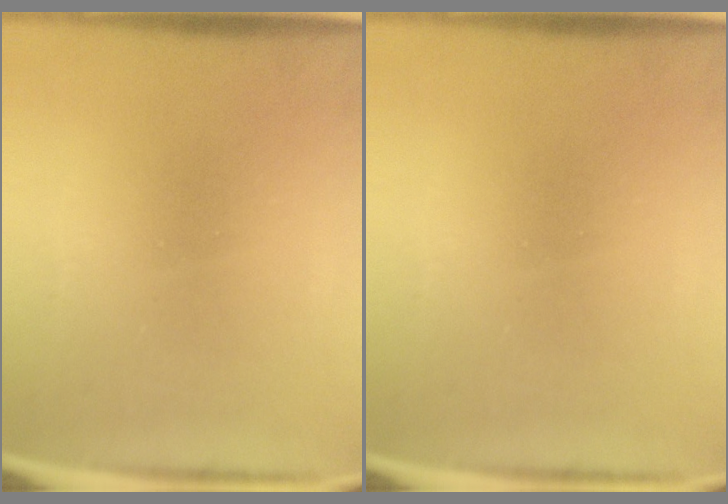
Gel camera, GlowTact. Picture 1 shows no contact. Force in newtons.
{"total": 0.0}